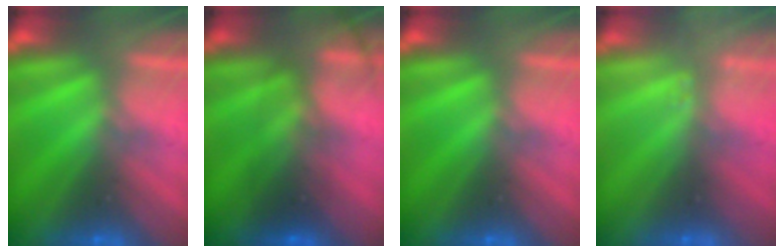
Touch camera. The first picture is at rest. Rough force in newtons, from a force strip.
{"total": 7.8}
{"total": 0.0}
{"total": 2.4}